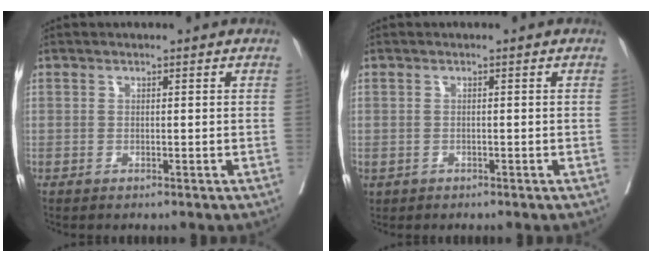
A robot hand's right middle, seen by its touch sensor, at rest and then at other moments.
{"total": 0.8, "force": [-0.4, 0.7, 0.2], "torque": [-0.010, 0.001, 0.001]}